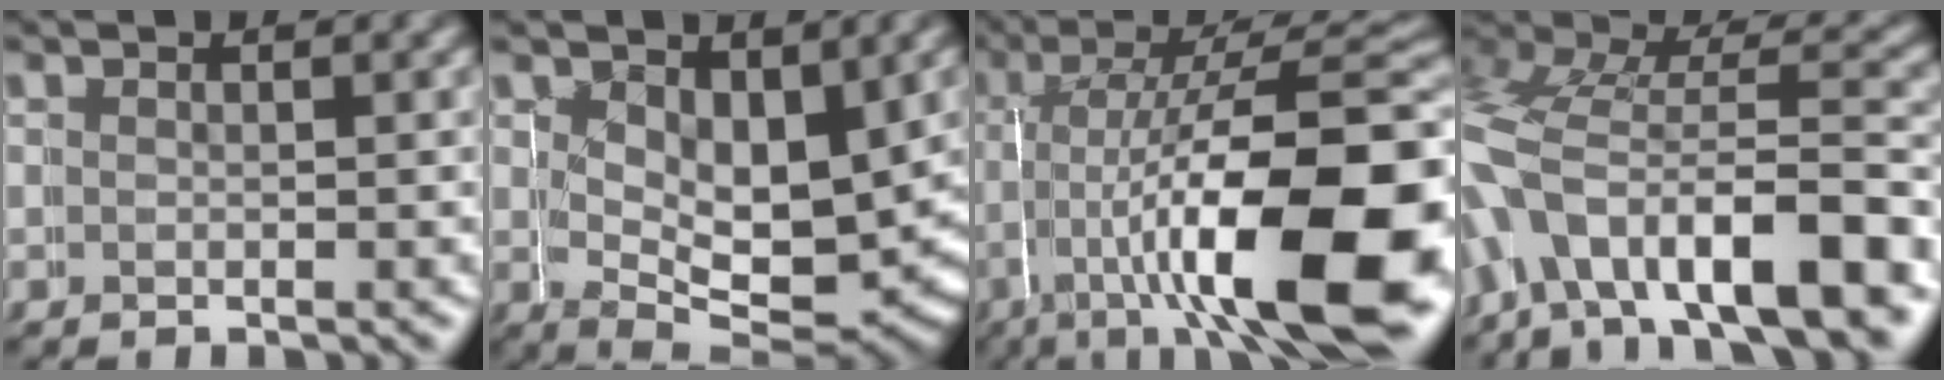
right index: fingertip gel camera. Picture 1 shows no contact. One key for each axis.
{"total": 6.3, "fx": 0.7, "fy": 3.8, "fz": 5.0, "tx": -0.074, "ty": -0.040, "tz": 0.021}
{"total": 15.9, "fx": -2.2, "fy": 6.0, "fz": 14.6, "tx": -0.208, "ty": -0.008, "tz": -0.027}
{"total": 7.0, "fx": -2.2, "fy": 4.3, "fz": 5.0, "tx": -0.127, "ty": -0.017, "tz": -0.037}